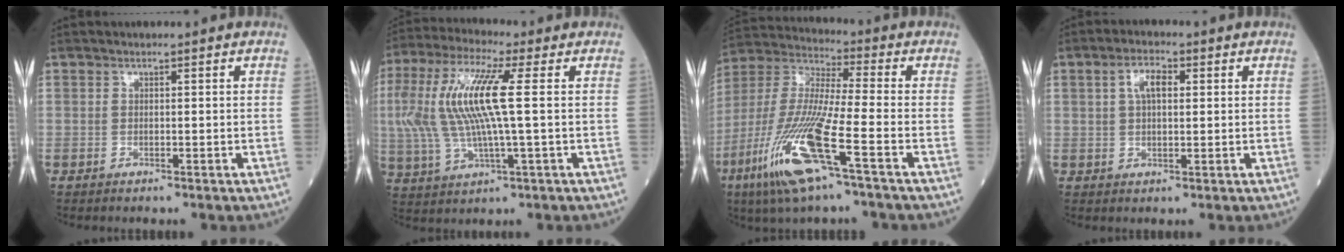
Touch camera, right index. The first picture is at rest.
{"total": 15.4, "force": [1.9, 2.3, 15.1], "torque": [-0.339, 0.019, 0.033]}
{"total": 16.9, "force": [-7.7, 1.1, 15.0], "torque": [-0.336, -0.032, -0.153]}
{"total": 4.3, "force": [1.3, 1.9, 3.7], "torque": [-0.071, 0.013, 0.024]}